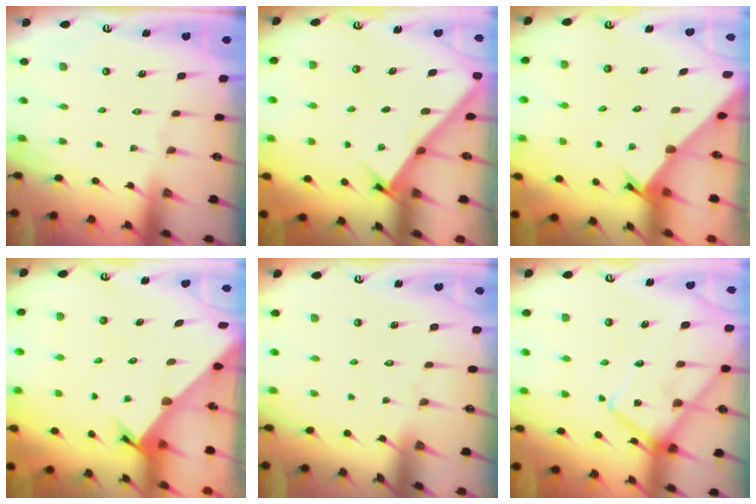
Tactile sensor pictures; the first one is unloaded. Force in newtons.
{"total": 3.0, "press": 3.0, "slide": 0.2}
{"total": 2.3, "press": 2.3, "slide": 0.2}
{"total": 2.8, "press": 2.8, "slide": 0.2}
{"total": 4.7, "press": 4.7, "slide": 0.4}
{"total": 18.4, "press": 18.3, "slide": 1.3}